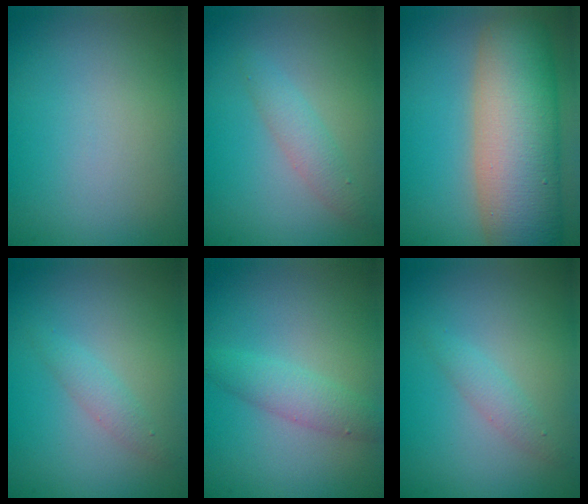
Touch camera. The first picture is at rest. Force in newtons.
{"total": 2.0, "press": 2.0, "slide": 0.0}
{"total": 11.8, "press": 11.8, "slide": 0.6}
{"total": 1.5, "press": 1.5, "slide": 0.0}
{"total": 2.4, "press": 2.4, "slide": 0.1}
{"total": 1.5, "press": 1.5, "slide": 0.0}